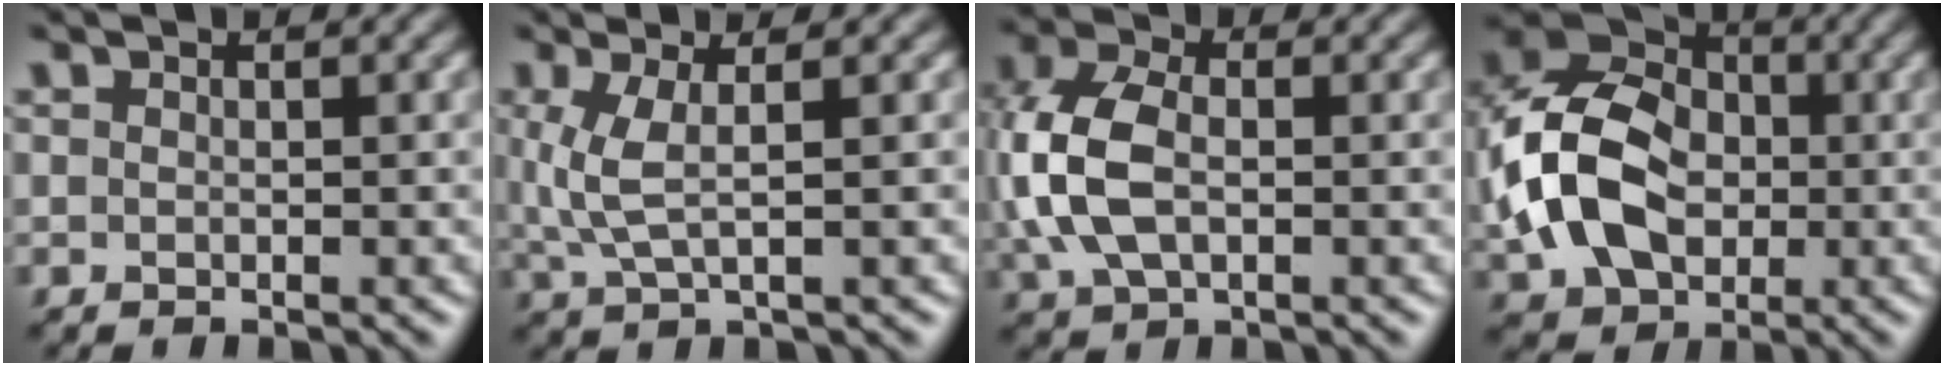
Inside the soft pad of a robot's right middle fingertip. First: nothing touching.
{"total": 3.0, "force": [0.6, 0.9, 2.8], "torque": [-0.069, 0.001, 0.016]}
{"total": 6.6, "force": [0.2, 4.4, 4.9], "torque": [-0.127, 0.007, -0.004]}
{"total": 10.6, "force": [-0.6, 7.9, 7.0], "torque": [-0.168, 0.017, -0.024]}